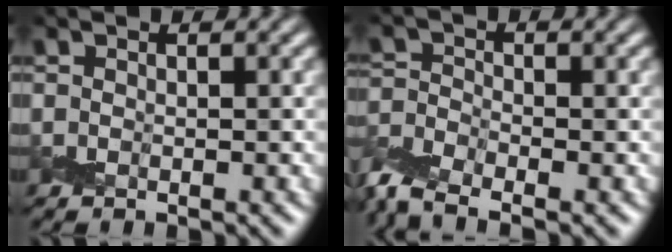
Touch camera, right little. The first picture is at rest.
{"total": 4.9, "force": [-3.5, 1.9, 2.8], "torque": [-0.062, -0.008, -0.079]}